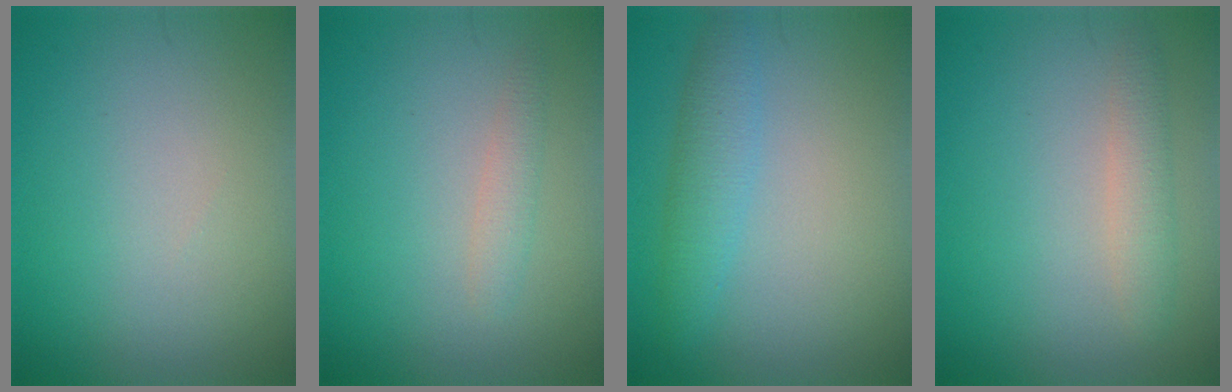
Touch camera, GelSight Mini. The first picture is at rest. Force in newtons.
{"total": 1.4, "press": 1.4, "slide": 0.1}
{"total": 2.6, "press": 2.6, "slide": 0.0}
{"total": 2.1, "press": 2.1, "slide": 0.0}